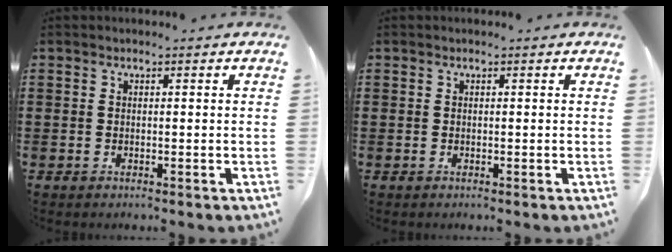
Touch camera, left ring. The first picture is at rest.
{"total": 0.0}